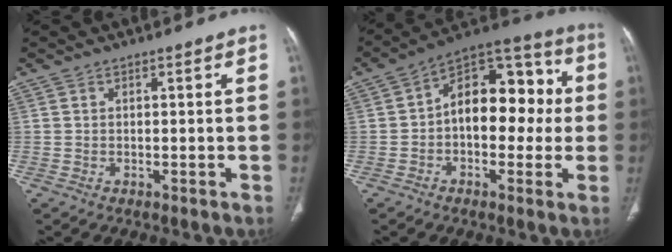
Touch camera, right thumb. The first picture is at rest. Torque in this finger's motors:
{"motor_torque": [-0.15, 0.42, 0.45, -0.07, 0.32]}